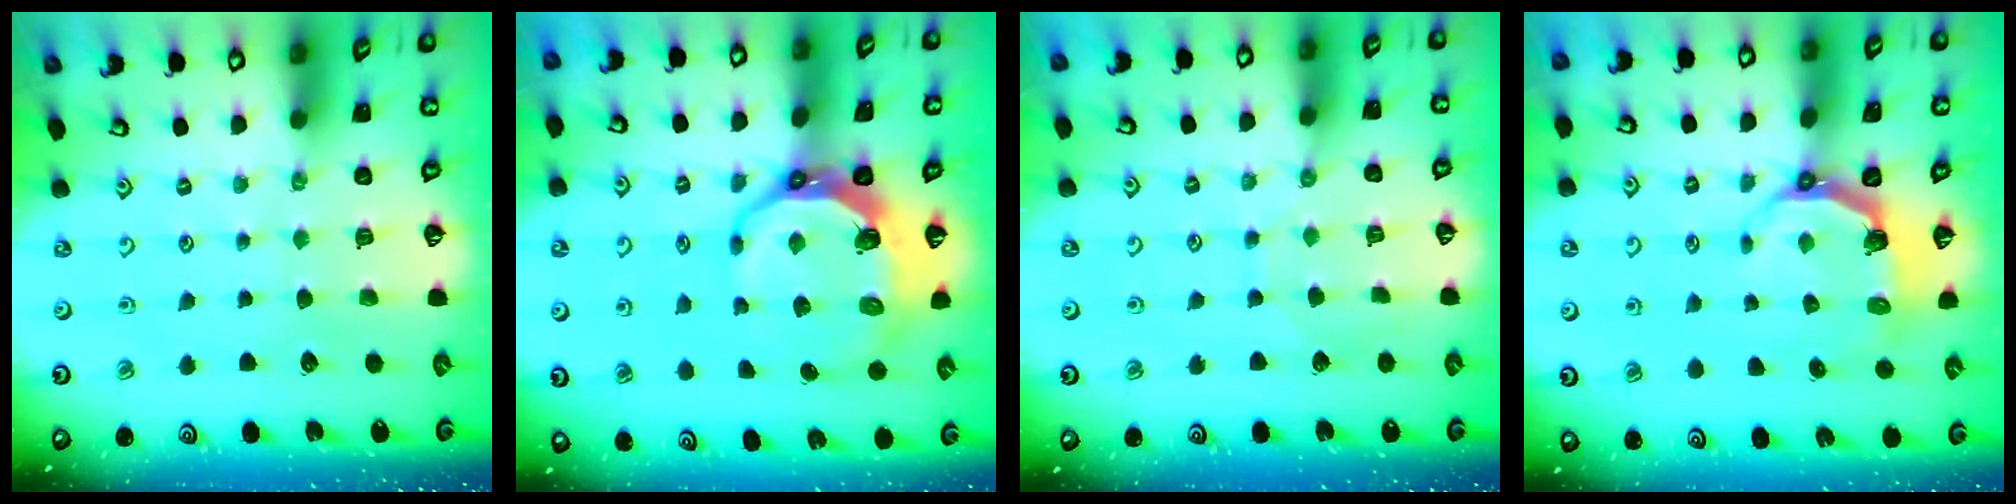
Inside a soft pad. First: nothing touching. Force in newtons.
{"total": 11.5, "press": 10.6, "slide": 4.4}
{"total": 4.1, "press": 4.1, "slide": 0.4}
{"total": 4.9, "press": 3.2, "slide": 3.7}